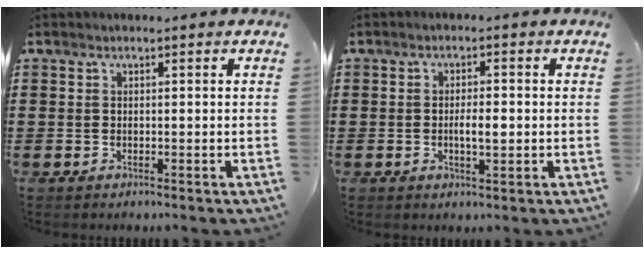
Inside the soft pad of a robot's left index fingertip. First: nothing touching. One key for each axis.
{"total": 3.1, "fx": -0.2, "fy": 0.9, "fz": 2.9, "tx": -0.052, "ty": 0.001, "tz": -0.005}